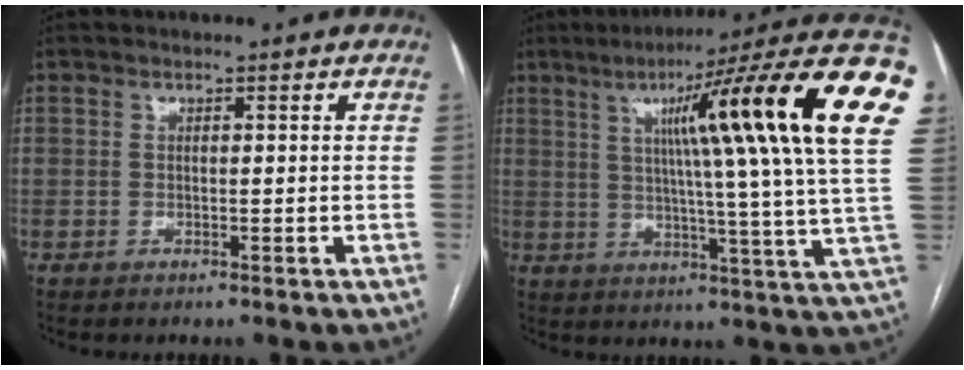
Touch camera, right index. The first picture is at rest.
{"total": 26.2, "force": [8.9, -0.7, 24.6], "torque": [-0.279, 0.027, 0.113]}